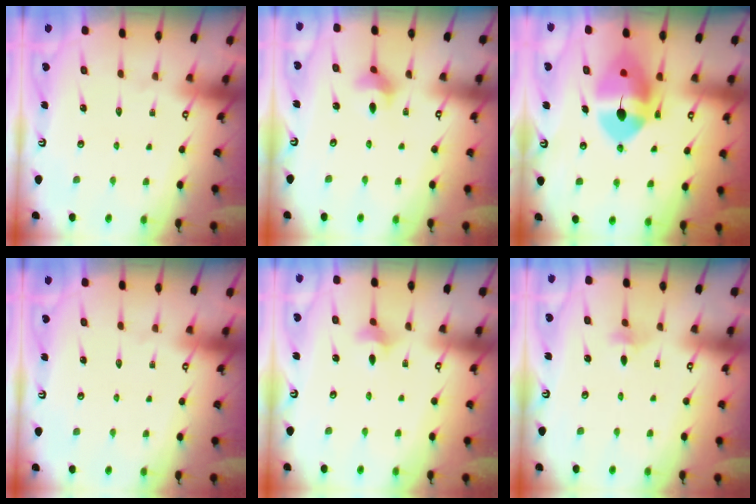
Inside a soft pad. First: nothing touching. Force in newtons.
{"total": 3.4, "press": 3.3, "slide": 0.5}
{"total": 13.1, "press": 12.9, "slide": 2.5}
{"total": 0.0}
{"total": 3.4, "press": 3.3, "slide": 0.8}
{"total": 2.6, "press": 2.6, "slide": 0.5}